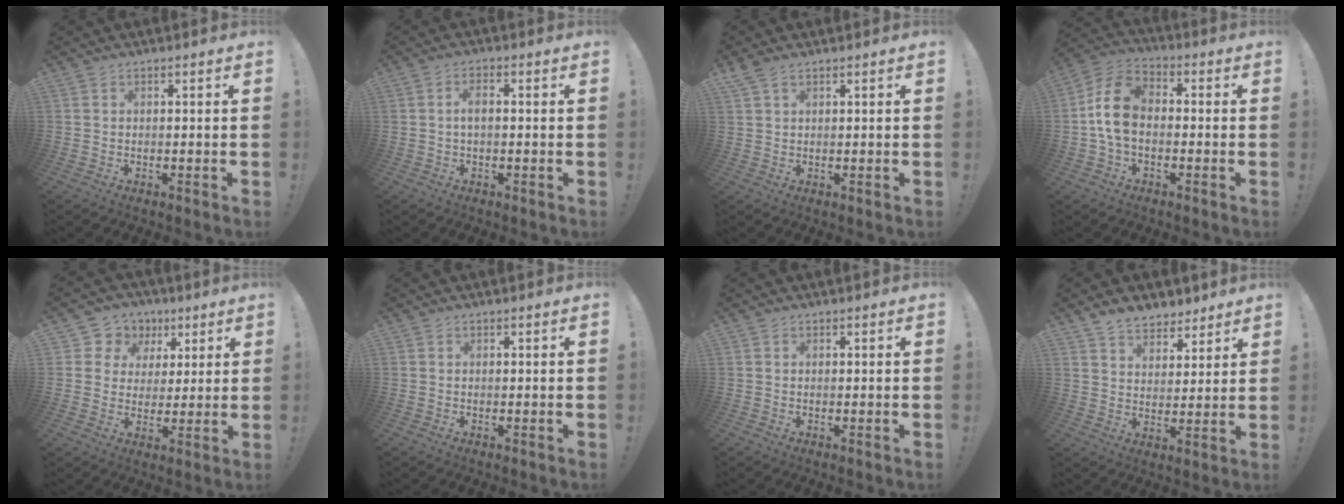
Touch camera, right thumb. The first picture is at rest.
{"total": 2.8, "force": [-0.1, 1.2, 2.5], "torque": [-0.043, 0.006, -0.004]}
{"total": 2.8, "force": [1.9, 1.3, 1.6], "torque": [-0.036, -0.004, 0.036]}
{"total": 12.1, "force": [-0.8, 8.0, 9.0], "torque": [-0.179, 0.018, -0.010]}
{"total": 8.2, "force": [2.7, 7.6, 1.7], "torque": [-0.033, -0.016, 0.059]}
{"total": 0.0}
{"total": 0.0}
{"total": 8.0, "force": [6.4, 4.4, 2.0], "torque": [-0.029, -0.045, 0.123]}